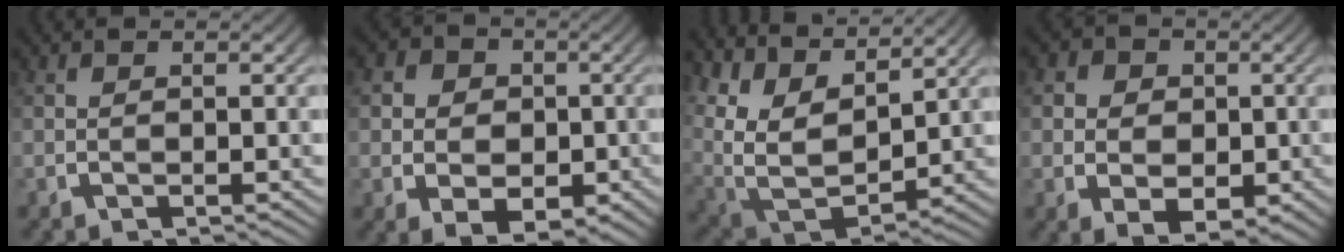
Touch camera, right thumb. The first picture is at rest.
{"total": 7.7, "force": [-0.8, 6.2, 4.6], "torque": [-0.090, -0.034, -0.001]}
{"total": 11.5, "force": [1.5, 8.0, 8.2], "torque": [-0.210, -0.048, 0.045]}
{"total": 6.7, "force": [-0.5, 5.4, 4.0], "torque": [-0.076, -0.030, 0.002]}